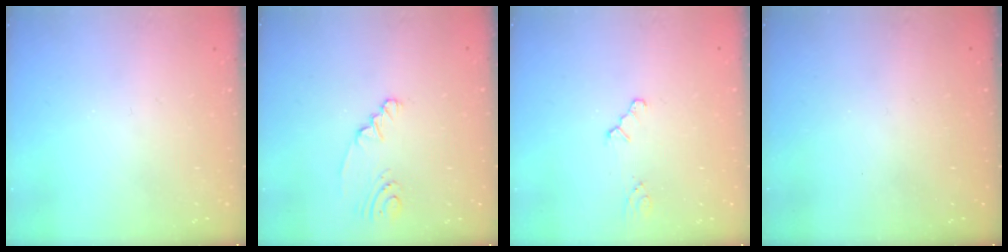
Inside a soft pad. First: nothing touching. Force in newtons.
{"total": 2.6, "press": 2.5, "slide": 0.7}
{"total": 1.0, "press": 1.0, "slide": 0.3}
{"total": 0.0}